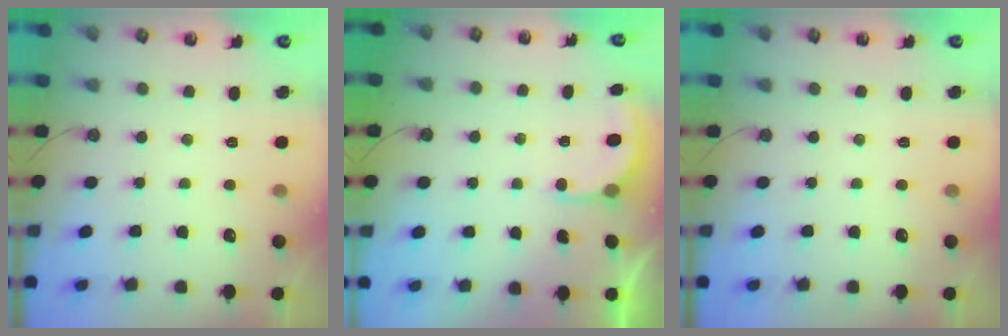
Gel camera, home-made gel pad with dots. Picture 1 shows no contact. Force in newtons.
{"total": 3.0, "press": 3.0, "slide": 0.3}
{"total": 0.0}